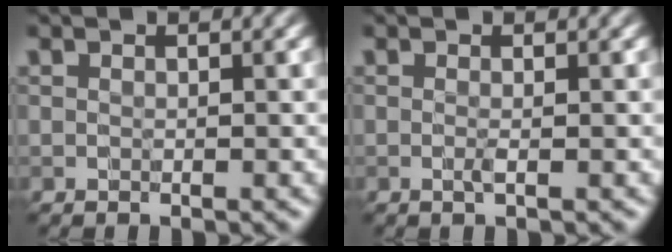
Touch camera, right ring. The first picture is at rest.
{"total": 0.8, "force": [-0.1, 0.1, 0.8], "torque": [-0.016, -0.004, -0.004]}